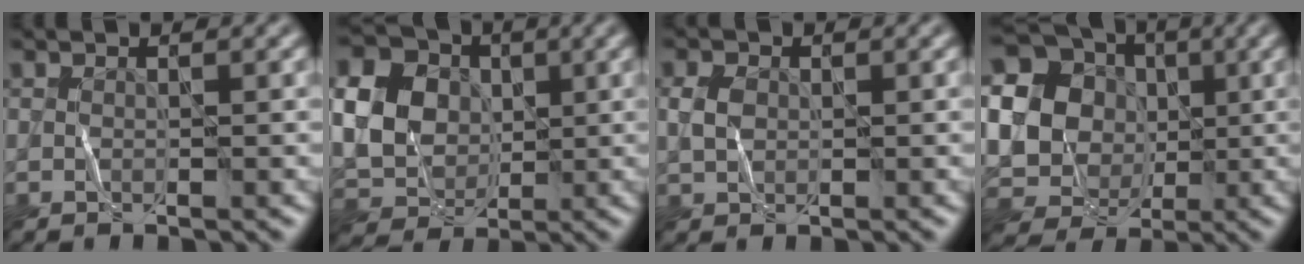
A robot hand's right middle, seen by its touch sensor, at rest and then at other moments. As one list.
[{"total": 6.9, "force": [1.2, 5.9, 3.3], "torque": [-0.102, 0.007, 0.025]}, {"total": 1.7, "force": [0.4, 1.4, 0.8], "torque": [-0.029, 0.004, 0.010]}, {"total": 22.3, "force": [3.9, 21.0, 6.5], "torque": [-0.206, -0.002, 0.042]}]